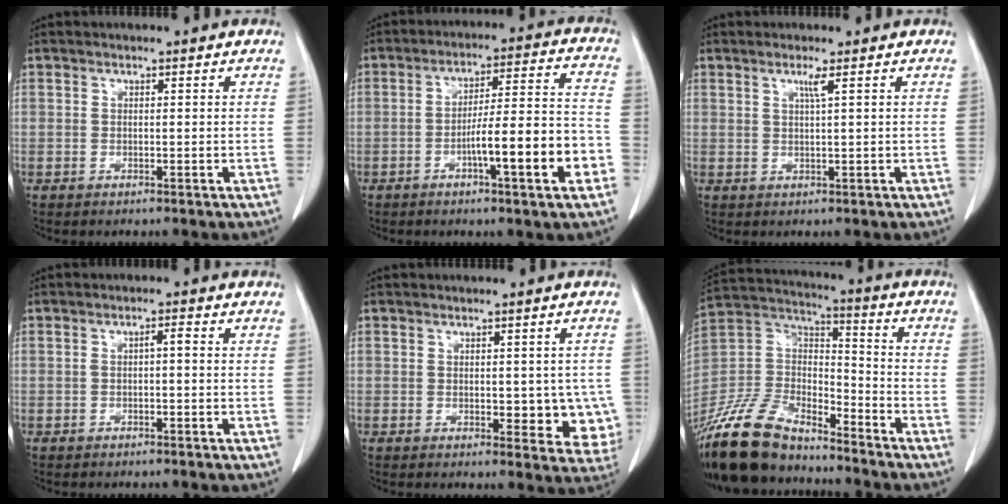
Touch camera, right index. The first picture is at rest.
{"total": 12.9, "force": [-4.6, 0.9, 12.0], "torque": [-0.180, 0.013, -0.068]}
{"total": 1.6, "force": [0.8, -0.5, 1.3], "torque": [-0.030, -0.003, 0.017]}
{"total": 1.4, "force": [-0.1, 0.2, 1.4], "torque": [-0.020, 0.005, -0.003]}
{"total": 7.3, "force": [-0.6, 3.8, 6.2], "torque": [-0.049, 0.000, -0.001]}
{"total": 17.6, "force": [-15.2, 6.1, 6.7], "torque": [-0.135, 0.018, -0.283]}